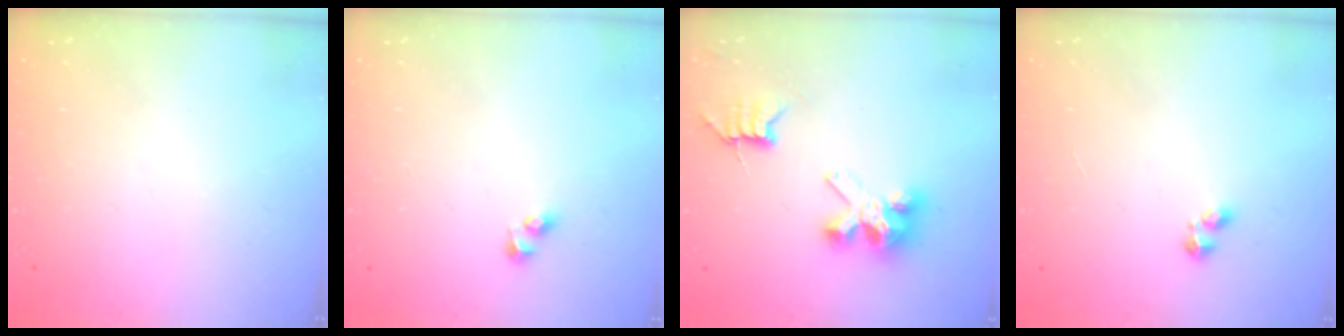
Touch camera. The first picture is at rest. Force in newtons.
{"total": 2.7, "press": 2.5, "slide": 1.2}
{"total": 7.2, "press": 7.1, "slide": 0.6}
{"total": 2.2, "press": 2.1, "slide": 0.6}